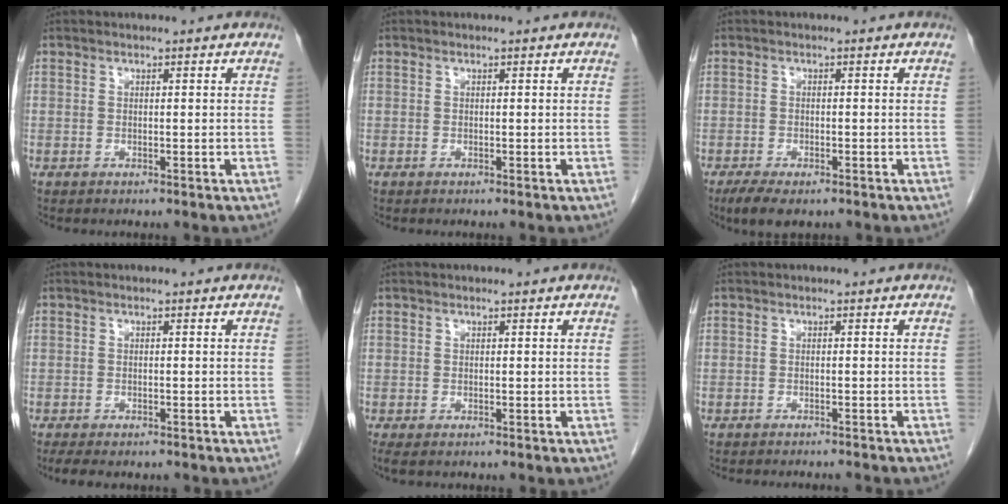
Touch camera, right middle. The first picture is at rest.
{"total": 0.0}
{"total": 4.8, "force": [-3.3, 1.7, 2.9], "torque": [-0.051, -0.010, -0.051]}
{"total": 5.0, "force": [-4.0, 1.8, 2.4], "torque": [-0.035, -0.012, -0.055]}
{"total": 1.3, "force": [-0.9, 0.6, 0.7], "torque": [-0.008, -0.004, -0.011]}
{"total": 6.0, "force": [-5.5, 0.8, 2.0], "torque": [-0.020, -0.007, -0.067]}